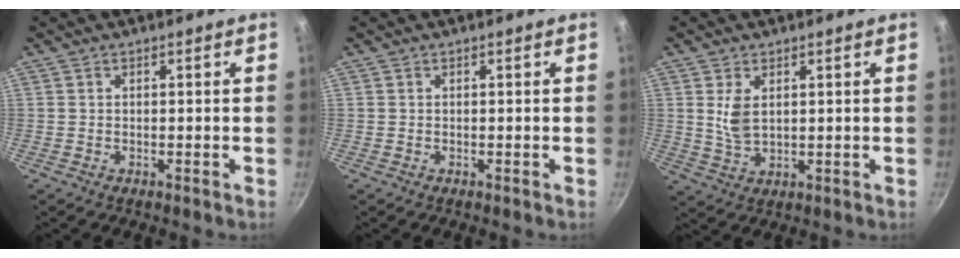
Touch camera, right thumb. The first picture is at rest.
{"total": 0.0}
{"total": 5.0, "force": [1.4, 2.8, 3.8], "torque": [-0.072, -0.014, 0.033]}